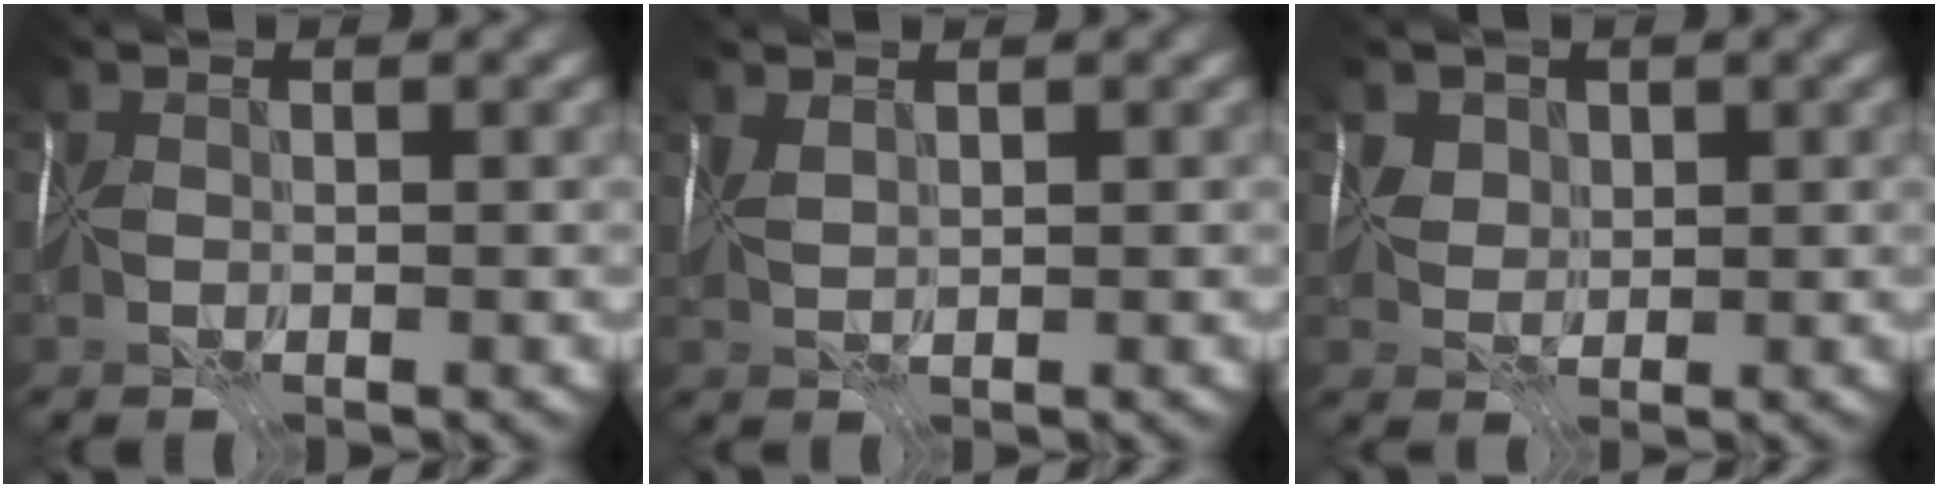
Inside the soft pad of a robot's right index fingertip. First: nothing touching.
{"total": 1.4, "force": [0.8, -1.1, -0.3], "torque": [0.012, 0.000, 0.023]}
{"total": 2.2, "force": [1.7, 1.3, 0.3], "torque": [0.003, 0.000, 0.033]}